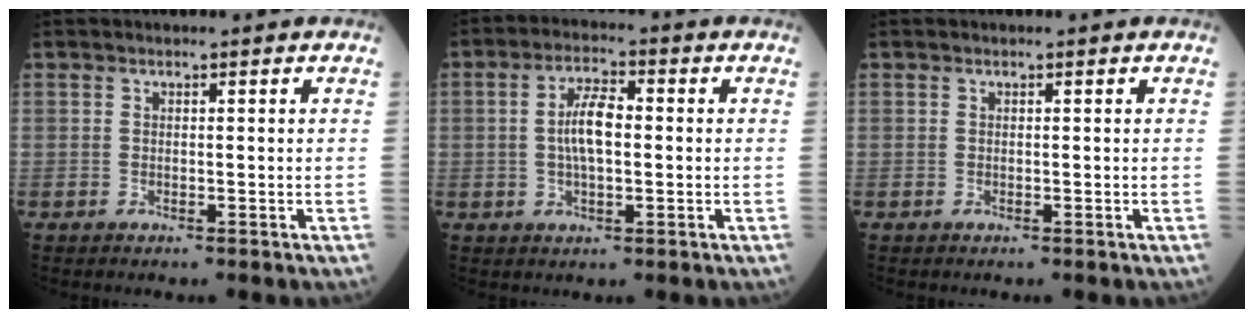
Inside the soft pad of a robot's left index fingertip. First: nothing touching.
{"total": 6.2, "force": [0.1, 2.0, 5.8], "torque": [-0.122, 0.009, -0.002]}
{"total": 0.0}